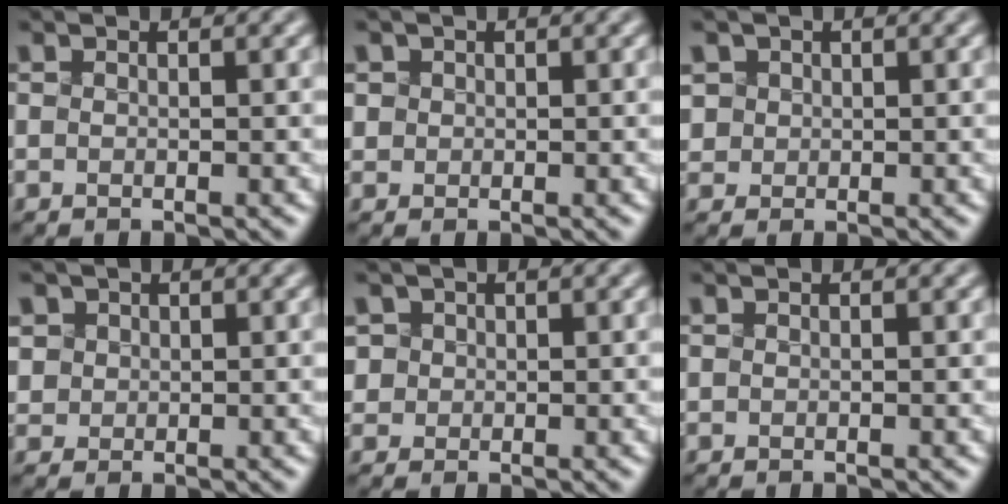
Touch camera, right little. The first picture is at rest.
{"total": 1.7, "force": [0.7, 1.5, 0.5], "torque": [-0.013, 0.009, 0.021]}
{"total": 2.5, "force": [0.9, 2.2, 0.7], "torque": [-0.022, 0.011, 0.025]}
{"total": 3.0, "force": [1.2, 2.5, 0.9], "torque": [-0.032, 0.012, 0.029]}
{"total": 2.7, "force": [0.9, 2.4, 0.8], "torque": [-0.016, 0.014, 0.021]}
{"total": 0.0}